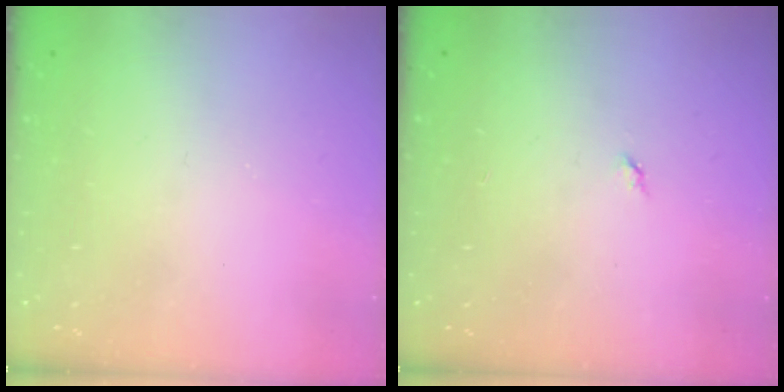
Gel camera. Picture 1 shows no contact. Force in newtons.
{"total": 2.8, "press": 2.8, "slide": 0.4}